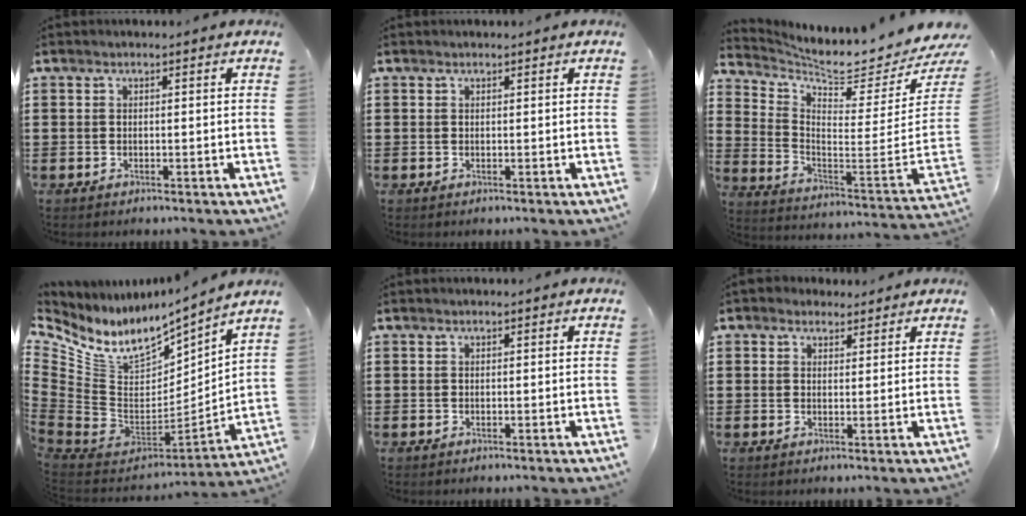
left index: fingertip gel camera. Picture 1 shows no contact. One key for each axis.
{"total": 0.0}
{"total": 6.5, "fx": 6.1, "fy": -0.1, "fz": 2.4, "tx": -0.069, "ty": -0.075, "tz": 0.091}
{"total": 9.3, "fx": 5.8, "fy": 5.2, "fz": 5.0, "tx": -0.135, "ty": -0.050, "tz": 0.105}
{"total": 0.0}
{"total": 2.3, "fx": 1.9, "fy": 1.2, "fz": 0.2, "tx": -0.010, "ty": 0.007, "tz": 0.037}